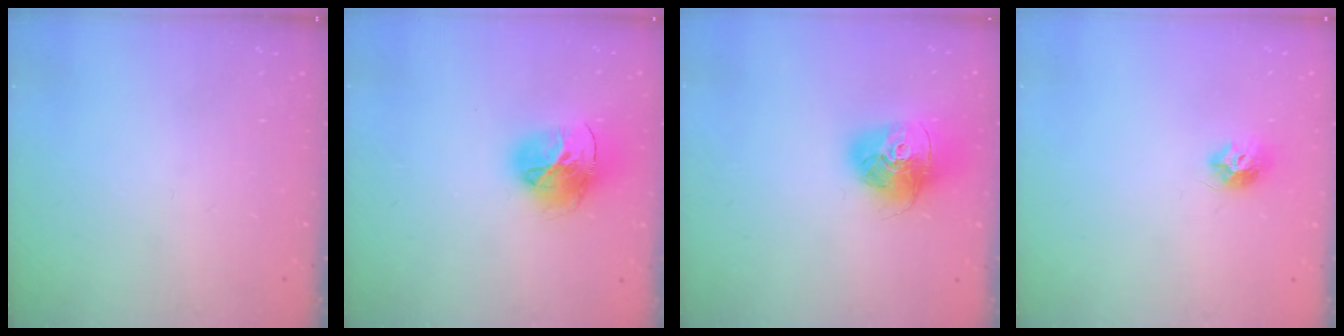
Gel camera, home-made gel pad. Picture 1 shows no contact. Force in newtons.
{"total": 16.7, "press": 16.6, "slide": 1.8}
{"total": 16.9, "press": 16.9, "slide": 1.7}
{"total": 7.9, "press": 7.9, "slide": 0.4}